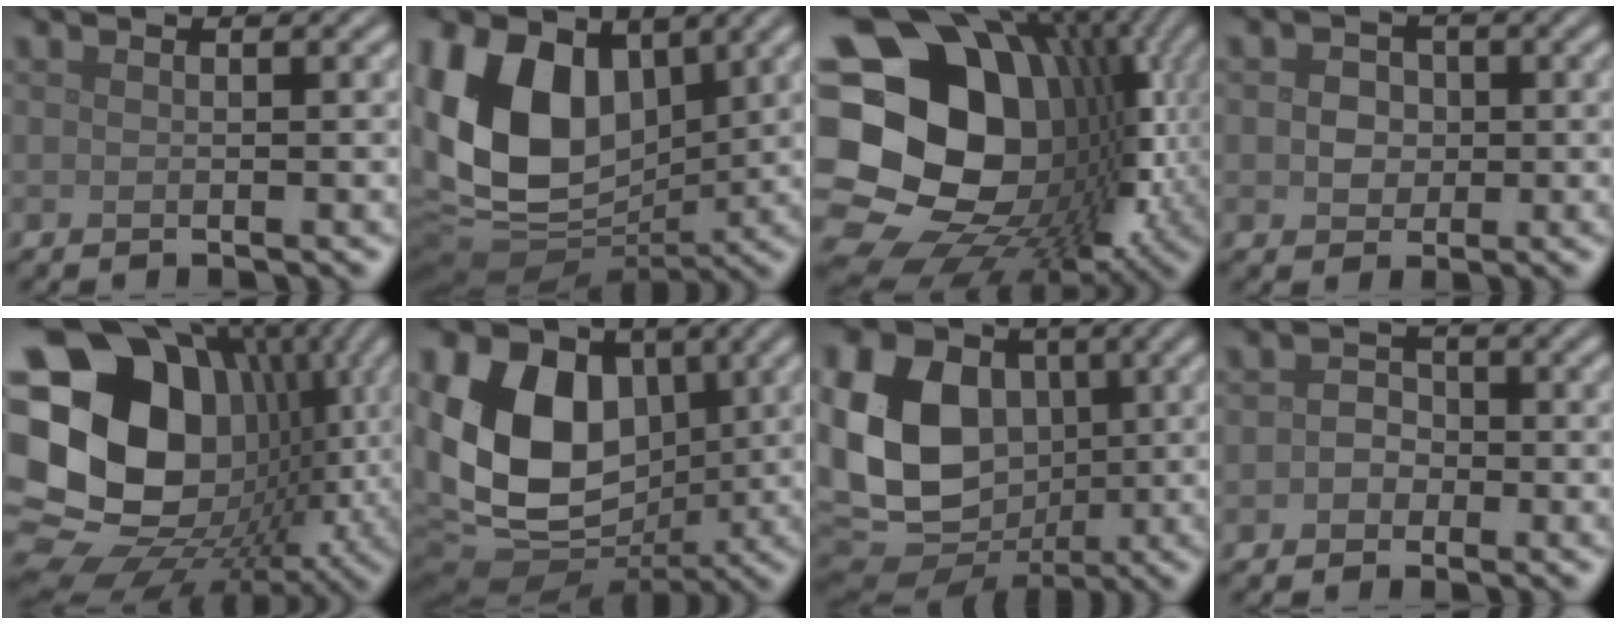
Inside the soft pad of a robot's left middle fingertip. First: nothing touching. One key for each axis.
{"total": 12.5, "fx": 2.3, "fy": 8.5, "fz": 8.9, "tx": -0.188, "ty": 0.000, "tz": 0.034}
{"total": 21.9, "fx": -0.4, "fy": 18.1, "fz": 12.3, "tx": -0.232, "ty": -0.010, "tz": -0.023}
{"total": 2.6, "fx": 0.1, "fy": 2.3, "fz": 1.3, "tx": -0.012, "ty": 0.005, "tz": -0.011}
{"total": 21.0, "fx": 1.7, "fy": 17.0, "fz": 12.2, "tx": -0.245, "ty": -0.011, "tz": 0.035}
{"total": 15.4, "fx": 1.5, "fy": 11.4, "fz": 10.2, "tx": -0.187, "ty": 0.014, "tz": 0.033}
{"total": 16.5, "fx": 0.7, "fy": 13.1, "fz": 10.1, "tx": -0.226, "ty": 0.006, "tz": 0.007}
{"total": 1.8, "fx": -0.5, "fy": 1.5, "fz": 0.7, "tx": -0.007, "ty": 0.003, "tz": -0.018}